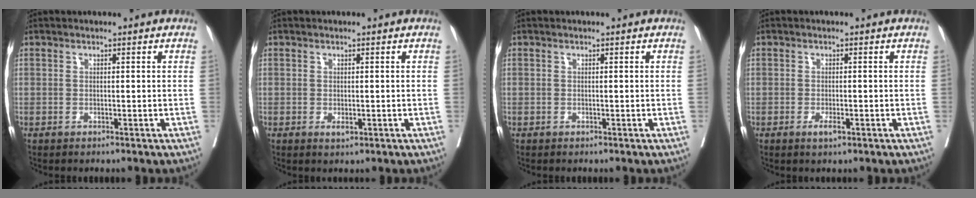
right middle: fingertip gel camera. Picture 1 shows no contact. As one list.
[{"total": 1.1, "force": [-0.3, 0.6, 0.9], "torque": [-0.014, -0.003, 0.000]}, {"total": 0.0}, {"total": 1.6, "force": [-0.8, 0.5, 1.3], "torque": [-0.022, -0.002, -0.011]}]